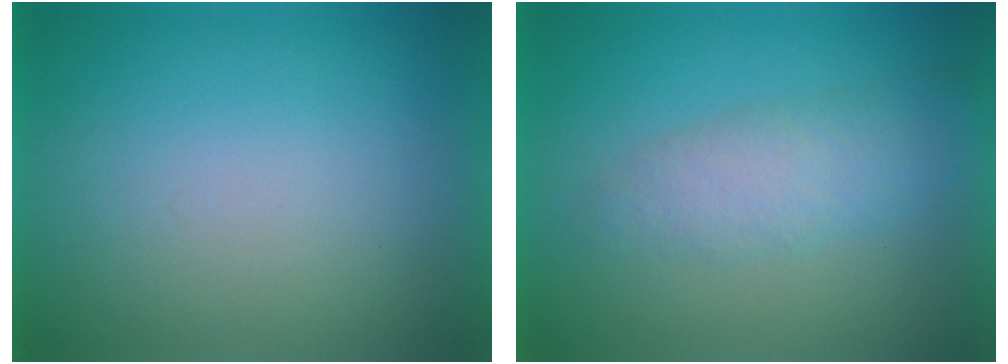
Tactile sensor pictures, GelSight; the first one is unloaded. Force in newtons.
{"total": 3.2}